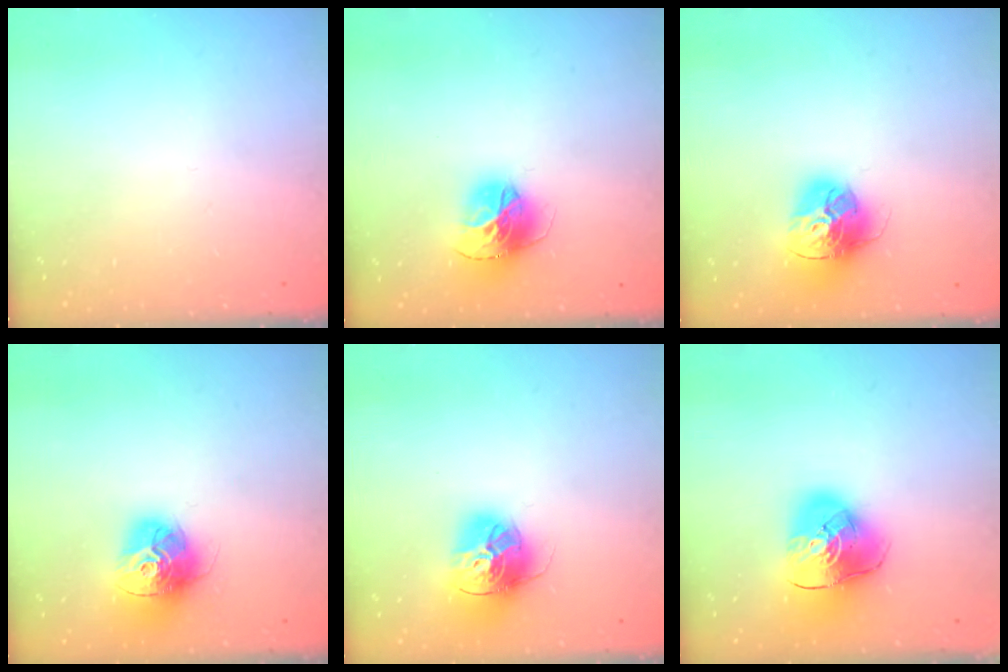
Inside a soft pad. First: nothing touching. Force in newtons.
{"total": 15.1, "press": 15.0, "slide": 1.5}
{"total": 16.2, "press": 16.1, "slide": 1.6}
{"total": 15.2, "press": 15.2, "slide": 1.3}
{"total": 16.8, "press": 16.7, "slide": 1.5}
{"total": 12.9, "press": 12.8, "slide": 1.8}